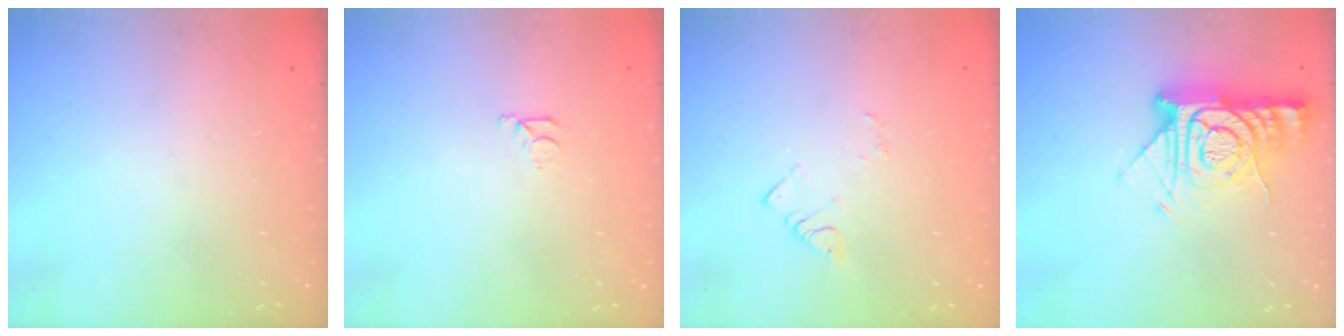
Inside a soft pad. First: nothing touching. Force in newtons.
{"total": 3.1, "press": 3.1, "slide": 0.3}
{"total": 3.9, "press": 3.9, "slide": 0.5}
{"total": 13.0, "press": 12.9, "slide": 1.6}